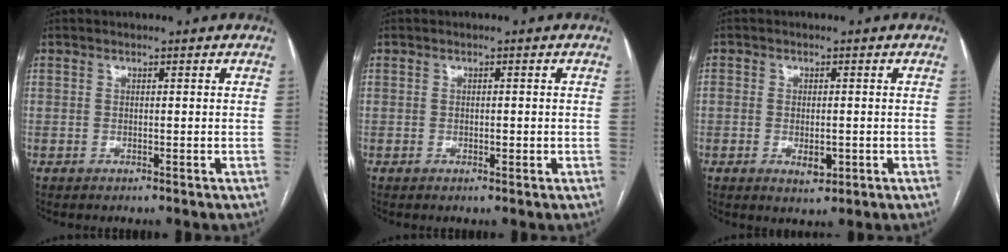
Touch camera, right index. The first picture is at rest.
{"total": 1.2, "force": [-0.2, 0.6, 1.0], "torque": [-0.015, 0.000, -0.001]}
{"total": 4.0, "force": [-1.0, 2.3, 3.2], "torque": [-0.052, -0.002, -0.009]}